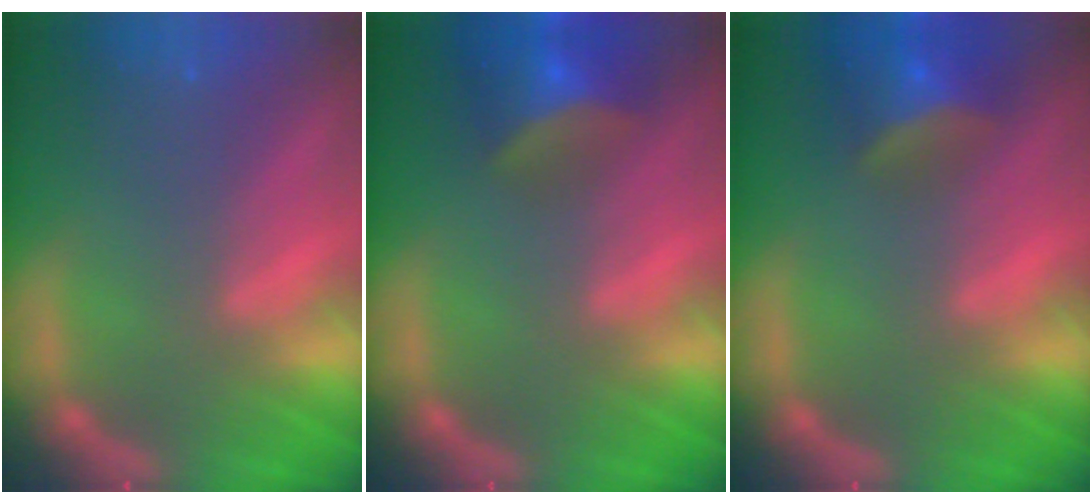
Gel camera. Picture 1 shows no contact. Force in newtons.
{"total": 7.0}
{"total": 5.9}